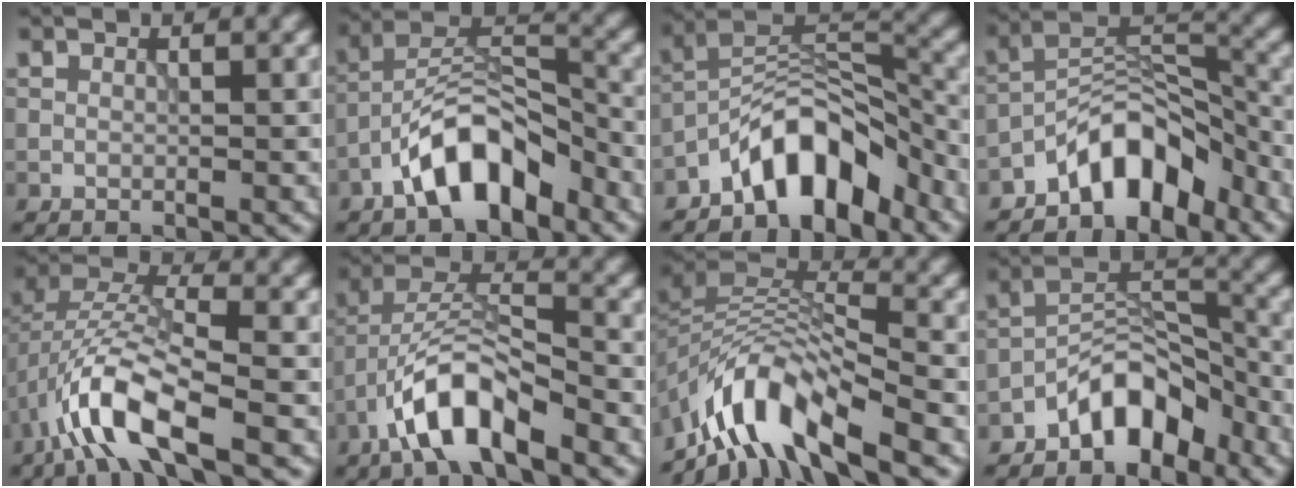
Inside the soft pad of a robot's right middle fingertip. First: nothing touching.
{"total": 8.0, "force": [-4.6, 3.5, 5.5], "torque": [-0.085, 0.019, -0.088]}
{"total": 7.2, "force": [-5.0, 3.1, 4.2], "torque": [-0.050, 0.013, -0.098]}
{"total": 6.5, "force": [-4.7, 2.8, 3.4], "torque": [-0.037, 0.013, -0.093]}
{"total": 7.5, "force": [-3.3, 2.6, 6.2], "torque": [-0.127, 0.008, -0.073]}
{"total": 7.5, "force": [-4.4, 2.5, 5.6], "torque": [-0.098, 0.012, -0.083]}
{"total": 8.5, "force": [-5.6, 3.1, 5.5], "torque": [-0.081, 0.008, -0.114]}
{"total": 5.8, "force": [-4.0, 2.7, 3.2], "torque": [-0.034, 0.019, -0.078]}